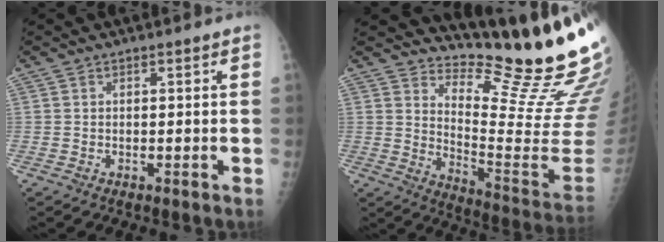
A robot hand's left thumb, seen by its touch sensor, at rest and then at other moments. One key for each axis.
{"total": 18.8, "fx": 16.7, "fy": 0.4, "fz": 8.6, "tx": -0.114, "ty": -0.196, "tz": 0.234}